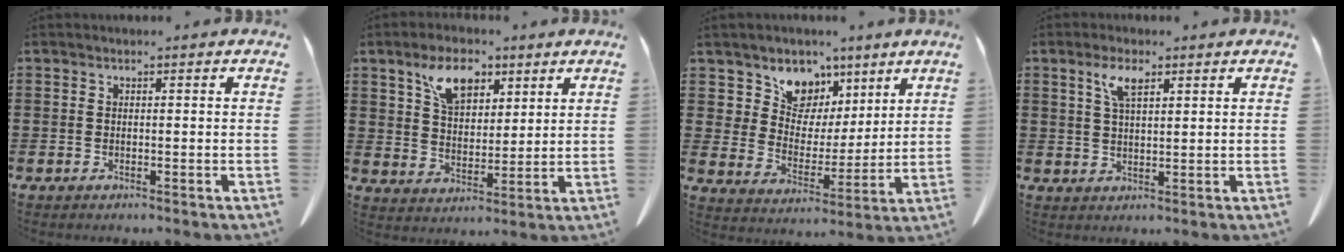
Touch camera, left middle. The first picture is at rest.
{"total": 8.1, "force": [5.0, 4.3, 4.7], "torque": [-0.094, 0.004, 0.091]}
{"total": 7.9, "force": [5.4, 5.6, 1.3], "torque": [-0.067, -0.032, 0.100]}
{"total": 4.5, "force": [2.5, 1.4, 3.5], "torque": [-0.078, 0.006, 0.043]}